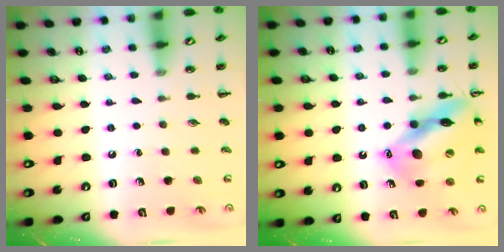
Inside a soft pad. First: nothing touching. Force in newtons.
{"total": 16.1, "press": 15.8, "slide": 2.7}